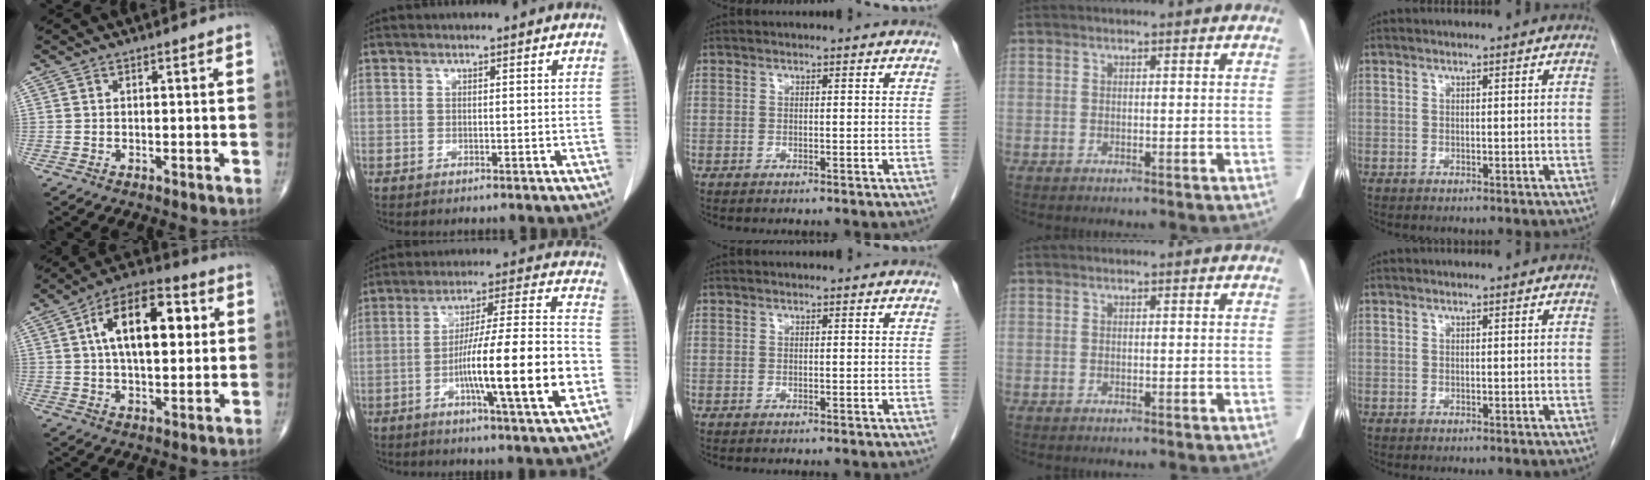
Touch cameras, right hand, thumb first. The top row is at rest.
{"thumb": {"total": 16.2, "force": [3.6, 8.1, 13.6], "torque": [-0.202, 0.014, 0.055]}, "index": {"total": 17.8, "force": [-4.9, 0.5, 17.1], "torque": [-0.275, 0.002, -0.079]}}